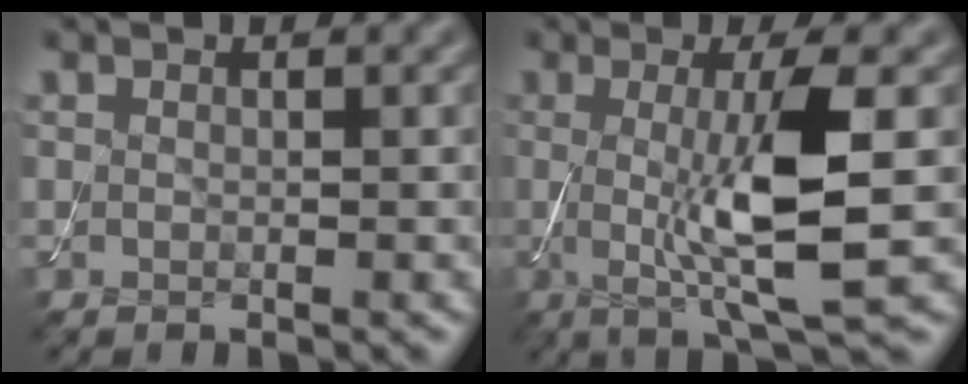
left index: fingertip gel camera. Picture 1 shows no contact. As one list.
[{"total": 7.4, "force": [-0.1, 1.3, 7.2], "torque": [-0.121, -0.011, 0.001]}]